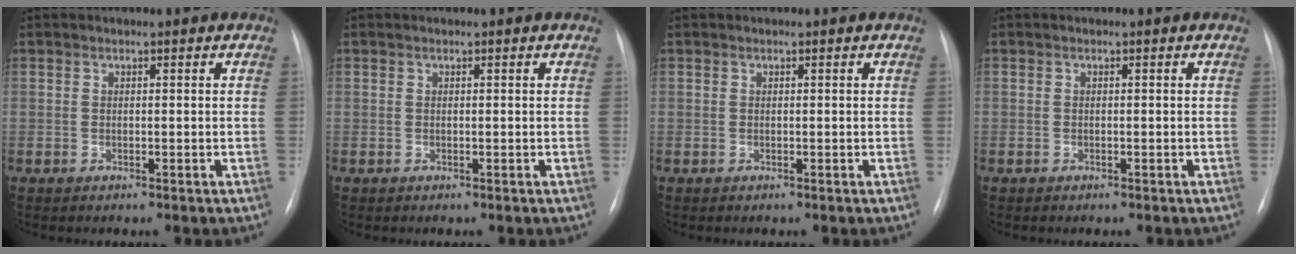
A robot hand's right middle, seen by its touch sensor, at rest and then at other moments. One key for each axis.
{"total": 0.0}
{"total": 0.0}
{"total": 0.0}